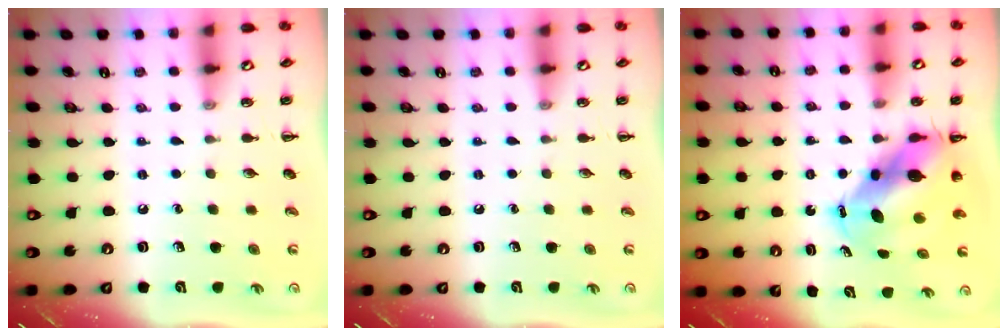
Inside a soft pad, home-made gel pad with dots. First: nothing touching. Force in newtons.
{"total": 0.0}
{"total": 9.4, "press": 9.0, "slide": 2.5}